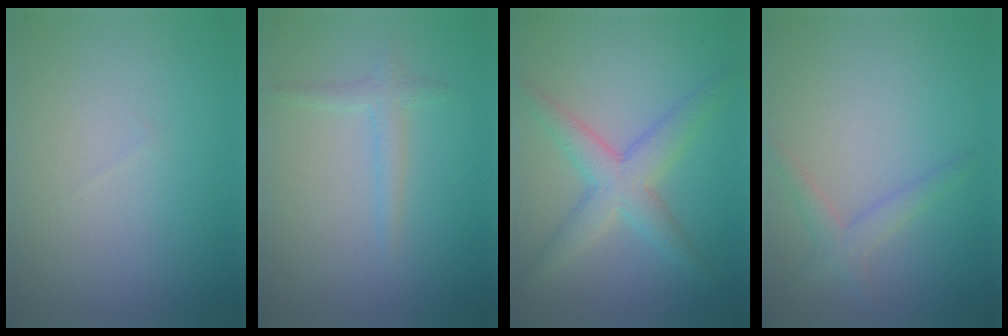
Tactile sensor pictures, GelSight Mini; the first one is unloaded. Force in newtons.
{"total": 1.5, "press": 1.4, "slide": 0.1}
{"total": 4.4, "press": 4.4, "slide": 0.1}
{"total": 2.0, "press": 2.0, "slide": 0.1}